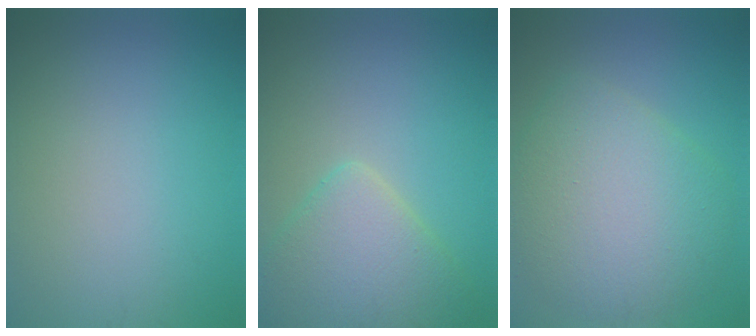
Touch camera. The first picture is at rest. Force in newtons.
{"total": 5.5, "press": 5.5, "slide": 0.3}
{"total": 7.5, "press": 7.5, "slide": 0.2}